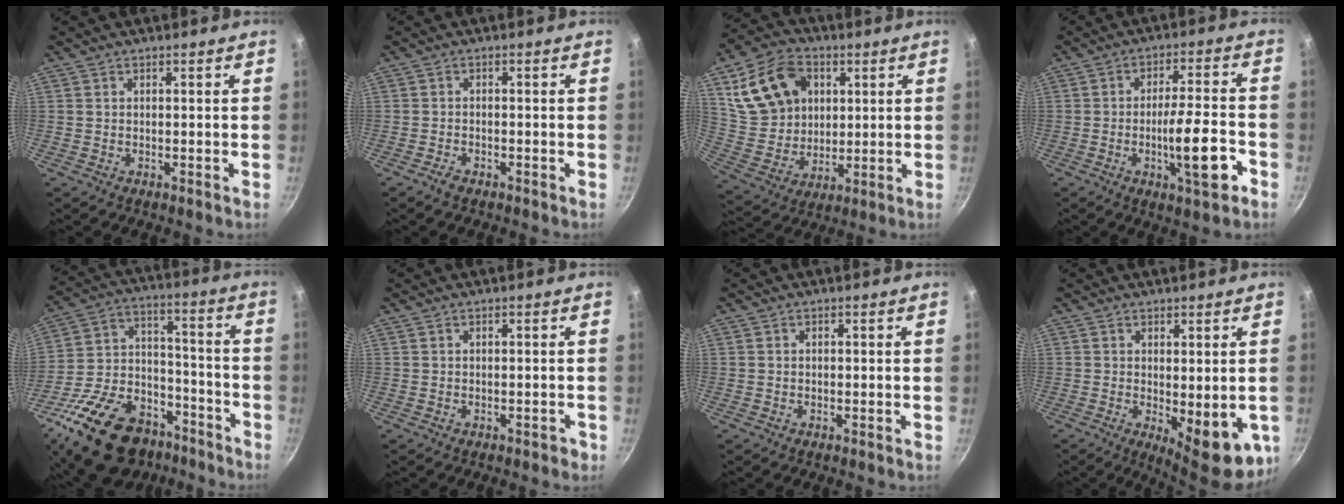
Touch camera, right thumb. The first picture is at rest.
{"total": 1.9, "force": [-1.5, 0.7, 0.9], "torque": [-0.025, 0.013, -0.029]}
{"total": 17.4, "force": [5.8, 13.0, 9.9], "torque": [-0.162, -0.005, 0.117]}
{"total": 11.3, "force": [-4.1, 2.4, 10.2], "torque": [-0.149, 0.022, -0.062]}
{"total": 27.4, "force": [-16.9, 15.9, 14.6], "torque": [-0.224, 0.089, -0.263]}
{"total": 1.0, "force": [-0.5, 0.6, 0.5], "torque": [0.003, 0.014, 0.002]}
{"total": 0.6, "force": [0.0, 0.5, 0.3], "torque": [-0.003, 0.004, -0.001]}
{"total": 11.2, "force": [-2.0, 4.3, 10.2], "torque": [-0.110, -0.010, -0.012]}